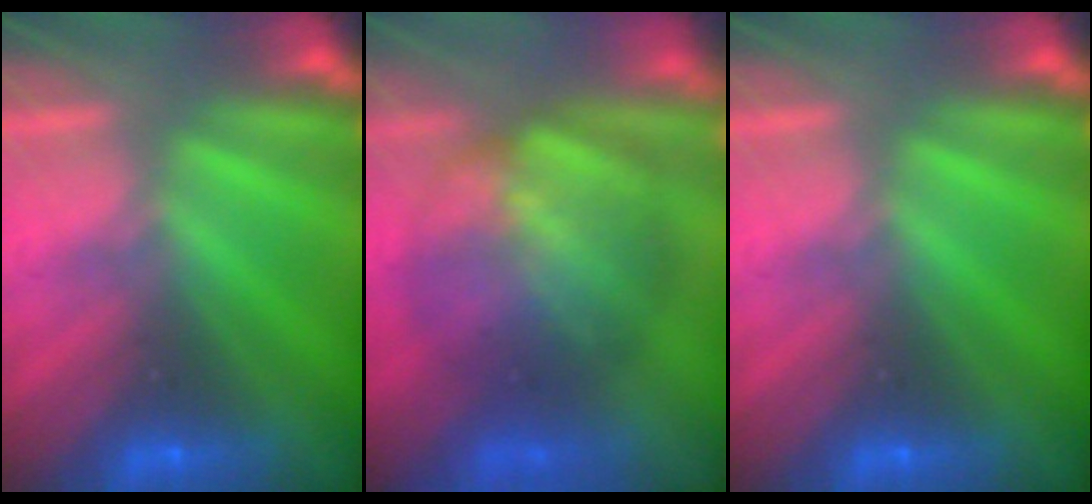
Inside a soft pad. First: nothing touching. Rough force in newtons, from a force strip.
{"total": 8.9}
{"total": 0.0}